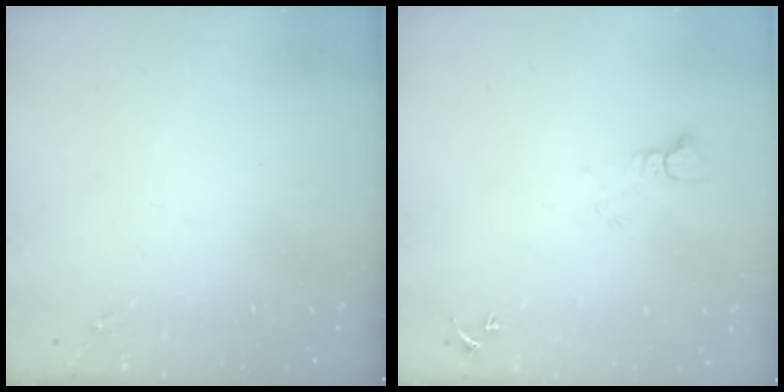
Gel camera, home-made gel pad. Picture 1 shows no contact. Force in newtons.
{"total": 4.5, "press": 4.5, "slide": 0.3}